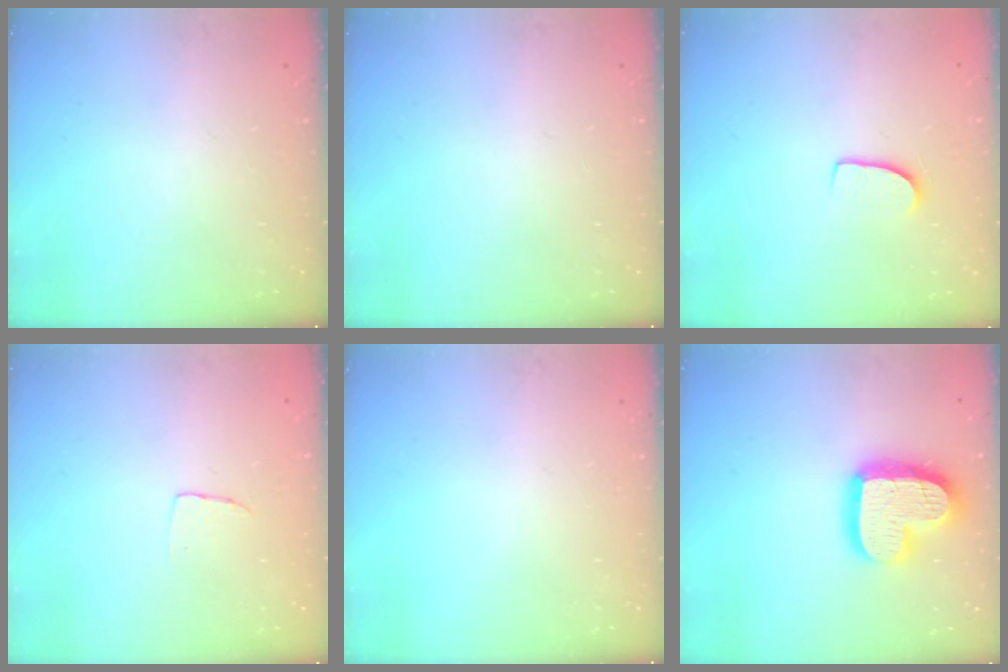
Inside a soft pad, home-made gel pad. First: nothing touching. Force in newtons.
{"total": 0.0}
{"total": 7.7, "press": 7.6, "slide": 0.7}
{"total": 2.9, "press": 2.9, "slide": 0.1}
{"total": 0.0}
{"total": 17.7, "press": 17.7, "slide": 1.5}